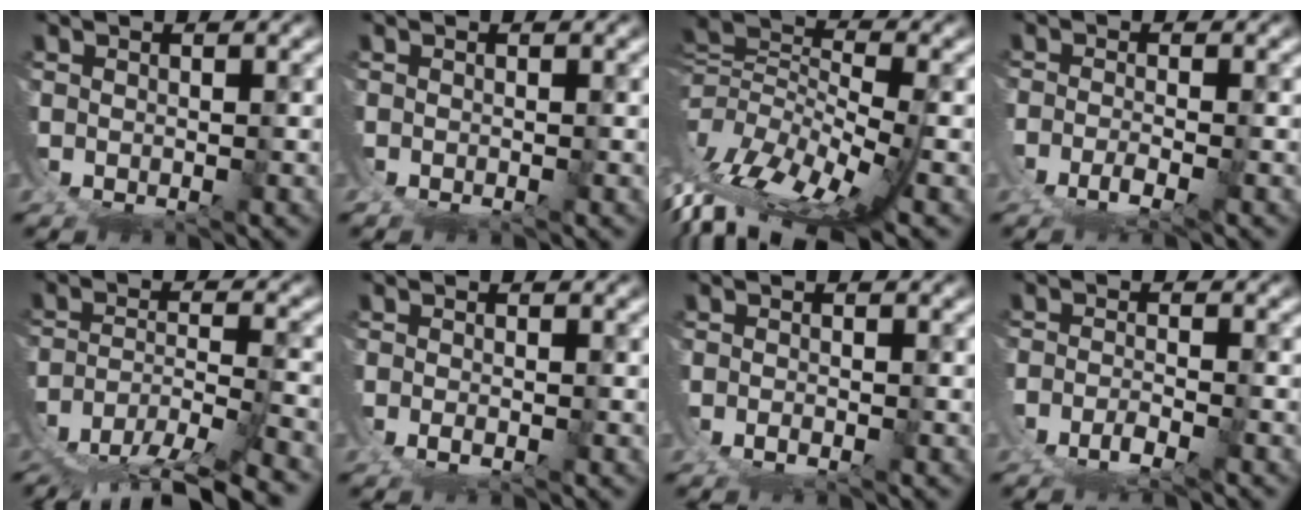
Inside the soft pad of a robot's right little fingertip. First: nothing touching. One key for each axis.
{"total": 0.7, "fx": -0.5, "fy": 0.4, "fz": -0.1, "tx": -0.004, "ty": -0.004, "tz": -0.010}
{"total": 10.3, "fx": -5.3, "fy": 4.6, "fz": 7.5, "tx": -0.153, "ty": -0.040, "tz": -0.073}
{"total": 2.5, "fx": -1.9, "fy": 0.3, "fz": 1.6, "tx": -0.028, "ty": -0.006, "tz": -0.041}
{"total": 10.6, "fx": -7.7, "fy": 4.2, "fz": 5.9, "tx": -0.110, "ty": -0.035, "tz": -0.116}
{"total": 1.0, "fx": -0.8, "fy": 0.0, "fz": 0.5, "tx": -0.006, "ty": -0.003, "tz": -0.019}
{"total": 1.0, "fx": -1.0, "fy": -0.1, "fz": 0.3, "tx": 0.002, "ty": 0.000, "tz": -0.023}
{"total": 2.5, "fx": -2.2, "fy": 0.2, "fz": 1.3, "tx": -0.021, "ty": -0.003, "tz": -0.047}